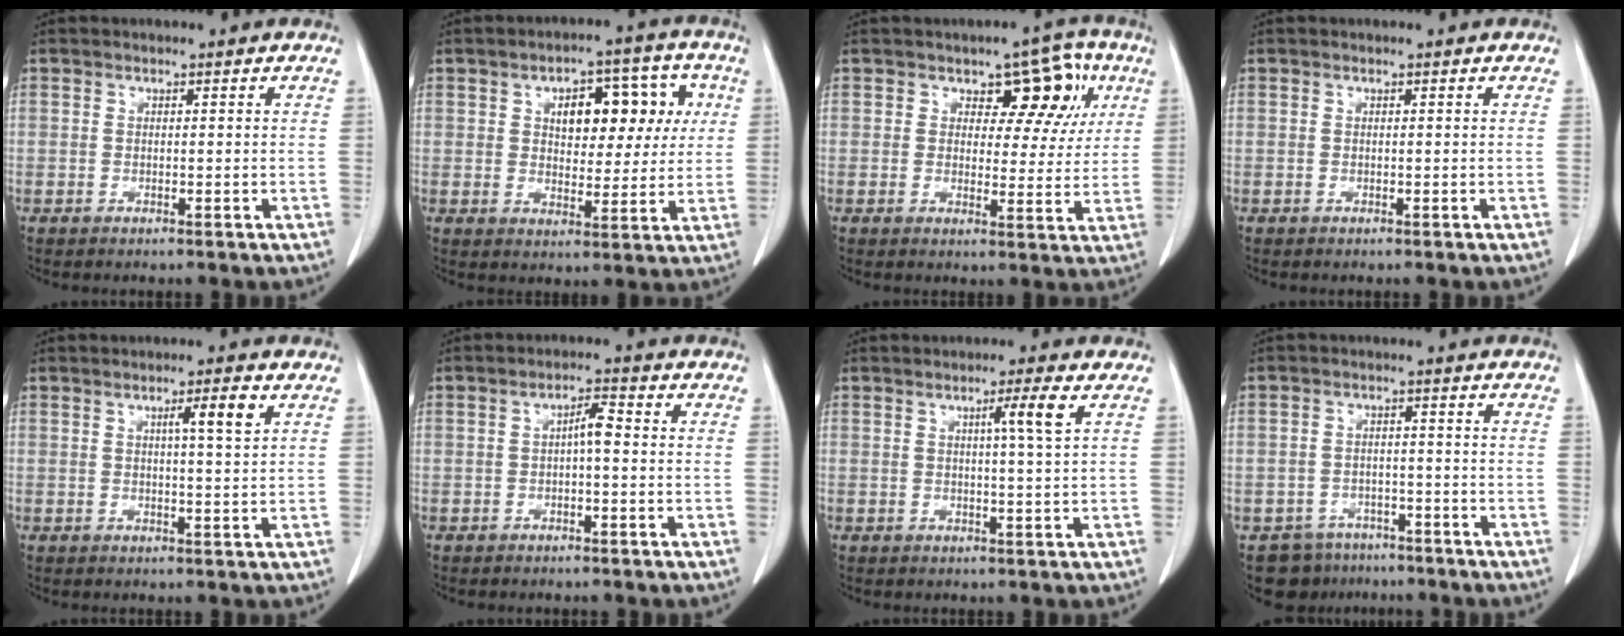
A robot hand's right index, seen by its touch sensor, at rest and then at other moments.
{"total": 10.6, "force": [3.0, 5.6, 8.5], "torque": [-0.110, 0.032, 0.045]}
{"total": 8.3, "force": [3.5, 4.8, 5.8], "torque": [-0.051, 0.023, 0.043]}
{"total": 0.0}
{"total": 3.9, "force": [1.6, -0.3, 3.6], "torque": [-0.059, -0.003, 0.025]}
{"total": 2.9, "force": [-0.1, 0.6, 2.9], "torque": [-0.051, 0.009, -0.002]}
{"total": 3.8, "force": [1.4, -1.0, 3.4], "torque": [-0.062, -0.006, 0.024]}
{"total": 6.2, "force": [-4.5, 4.3, 0.1], "torque": [0.008, 0.014, -0.062]}